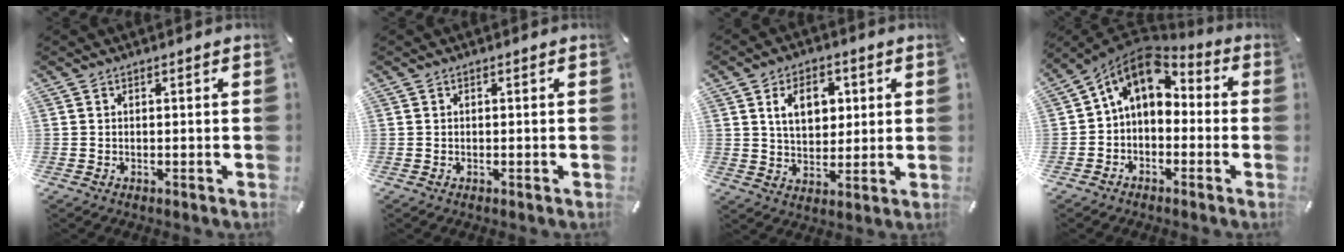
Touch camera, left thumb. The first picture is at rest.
{"total": 0.0}
{"total": 9.3, "force": [2.9, 6.8, 5.7], "torque": [-0.091, 0.003, 0.048]}
{"total": 9.5, "force": [2.5, 6.8, 6.1], "torque": [-0.120, -0.012, 0.042]}